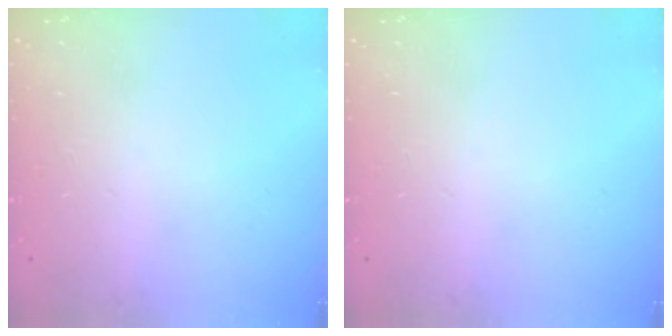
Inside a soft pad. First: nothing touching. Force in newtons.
{"total": 0.0}